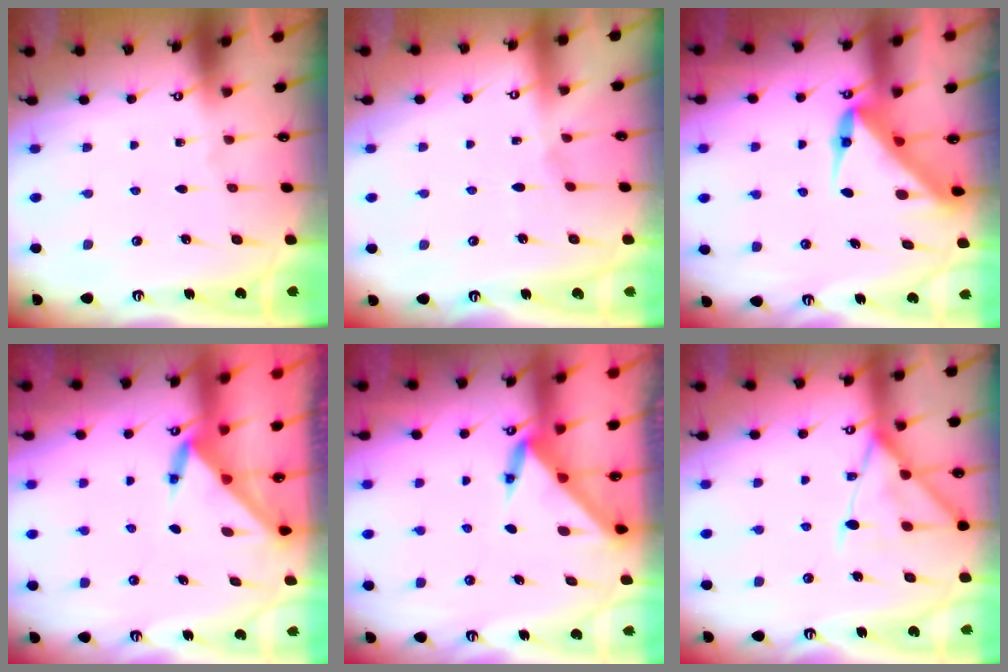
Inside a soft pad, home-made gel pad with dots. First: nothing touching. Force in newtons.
{"total": 2.5, "press": 2.4, "slide": 0.5}
{"total": 5.9, "press": 5.8, "slide": 0.5}
{"total": 3.6, "press": 3.6, "slide": 0.3}
{"total": 3.4, "press": 3.4, "slide": 0.1}
{"total": 15.1, "press": 15.0, "slide": 1.1}